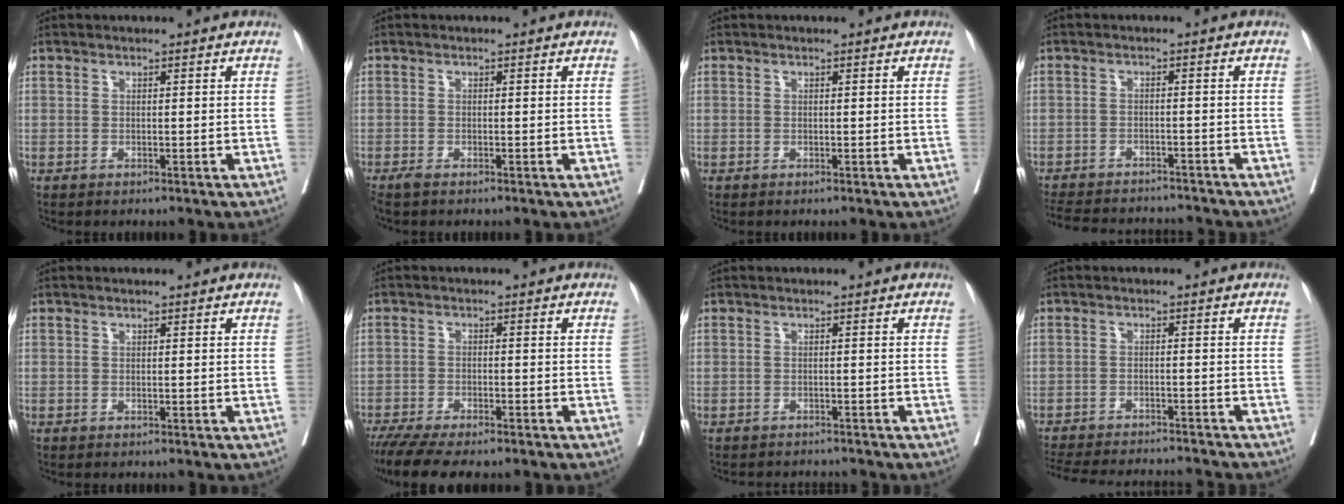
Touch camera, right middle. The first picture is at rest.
{"total": 1.2, "force": [-1.0, 0.2, 0.7], "torque": [-0.016, -0.006, -0.018]}
{"total": 0.0}
{"total": 14.9, "force": [-13.7, 3.3, 4.7], "torque": [-0.109, -0.007, -0.186]}
{"total": 0.0}
{"total": 10.2, "force": [-8.3, 2.3, 5.5], "torque": [-0.081, -0.011, -0.127]}
{"total": 4.2, "force": [-4.1, 1.1, 0.3], "torque": [0.004, -0.006, -0.055]}
{"total": 16.6, "force": [-15.5, 2.1, 5.6], "torque": [-0.125, -0.019, -0.214]}